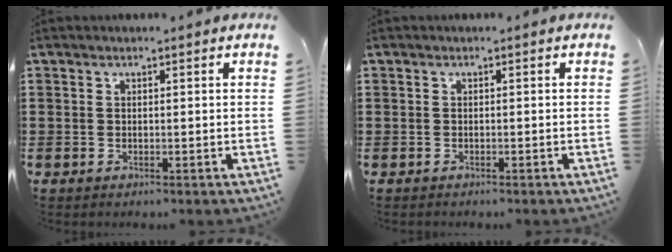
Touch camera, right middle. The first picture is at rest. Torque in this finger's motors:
{"motor_torque": [-1.42, 0.71, -0.90, -0.21]}